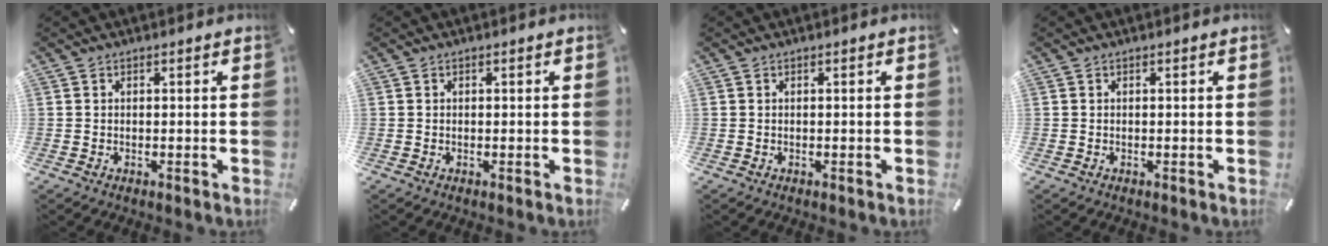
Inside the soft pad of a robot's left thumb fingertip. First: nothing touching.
{"total": 0.0}
{"total": 0.0}
{"total": 0.0}